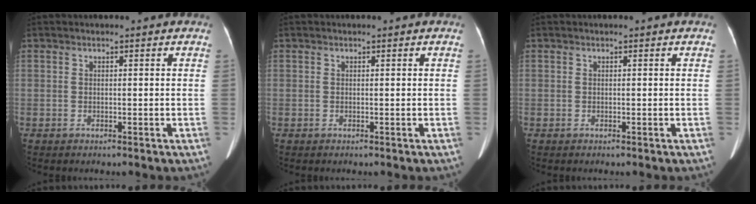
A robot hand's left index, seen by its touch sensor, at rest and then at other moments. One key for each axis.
{"total": 0.0}
{"total": 0.0}